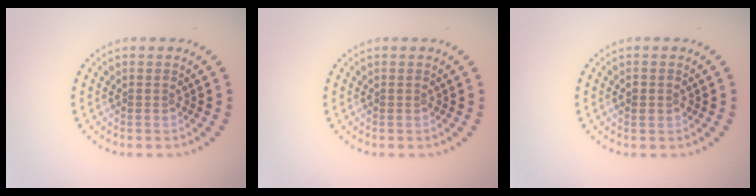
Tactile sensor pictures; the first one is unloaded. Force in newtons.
{"total": 0.0}
{"total": 1.4, "press": 1.4, "slide": 0.2}